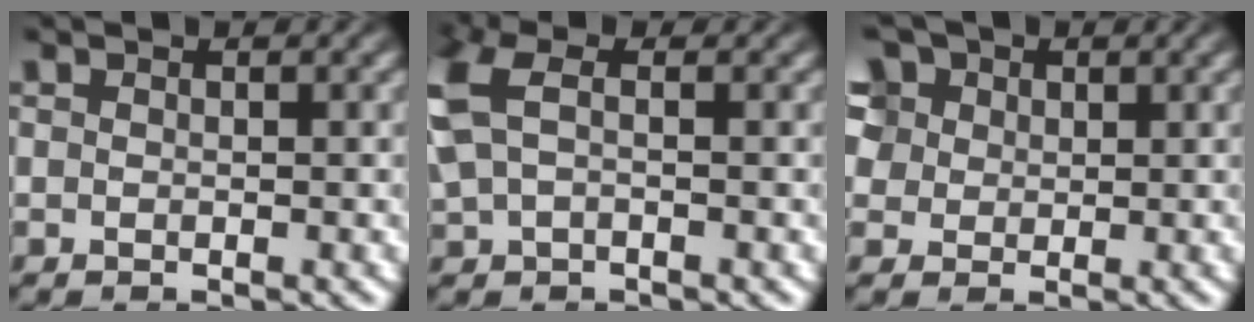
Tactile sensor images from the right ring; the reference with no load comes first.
{"total": 4.3, "force": [0.4, 3.0, 3.0], "torque": [-0.092, -0.002, 0.013]}
{"total": 9.3, "force": [3.4, 7.5, 4.3], "torque": [-0.097, 0.005, 0.050]}